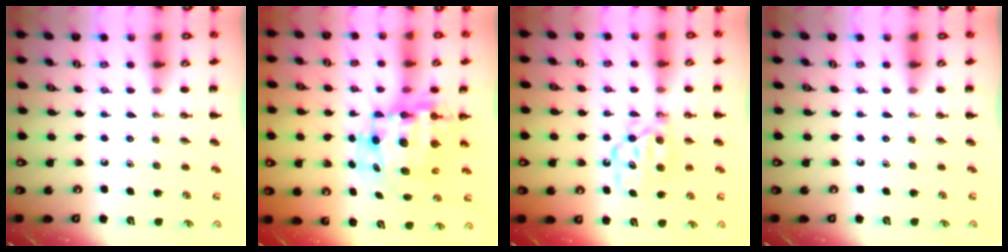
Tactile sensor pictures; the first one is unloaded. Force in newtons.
{"total": 10.7, "press": 10.3, "slide": 2.7}
{"total": 8.5, "press": 8.4, "slide": 1.1}
{"total": 0.0}